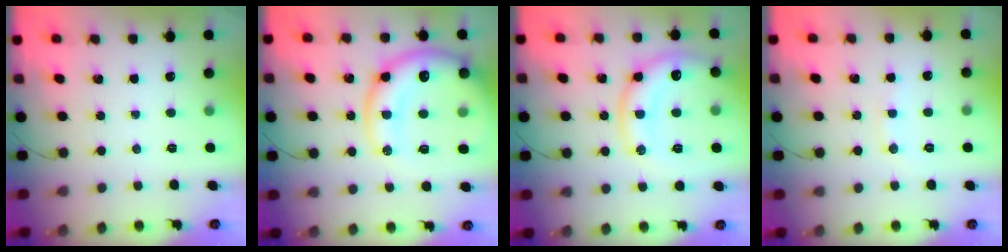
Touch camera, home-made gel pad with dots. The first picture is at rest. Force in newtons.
{"total": 18.7, "press": 18.3, "slide": 3.8}
{"total": 13.7, "press": 13.6, "slide": 1.9}
{"total": 5.8, "press": 5.7, "slide": 1.2}